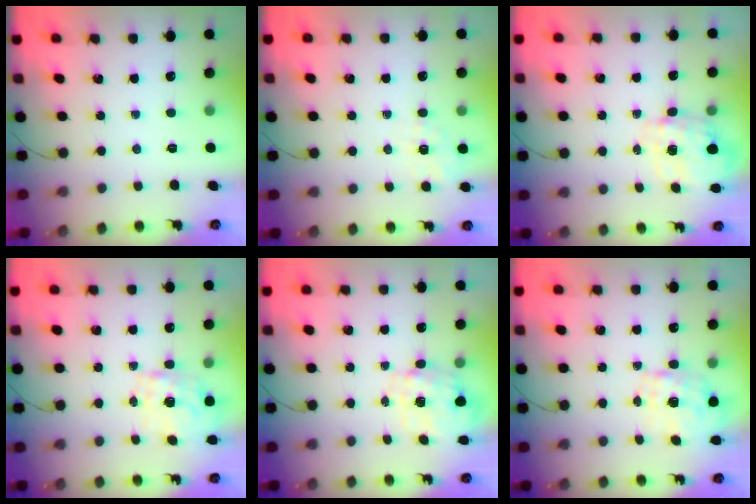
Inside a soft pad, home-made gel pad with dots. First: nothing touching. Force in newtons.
{"total": 1.4, "press": 0.4, "slide": 1.4}
{"total": 2.5, "press": 2.4, "slide": 1.0}
{"total": 1.5, "press": 1.3, "slide": 0.8}
{"total": 2.9, "press": 2.7, "slide": 0.8}
{"total": 1.9, "press": 1.7, "slide": 0.7}